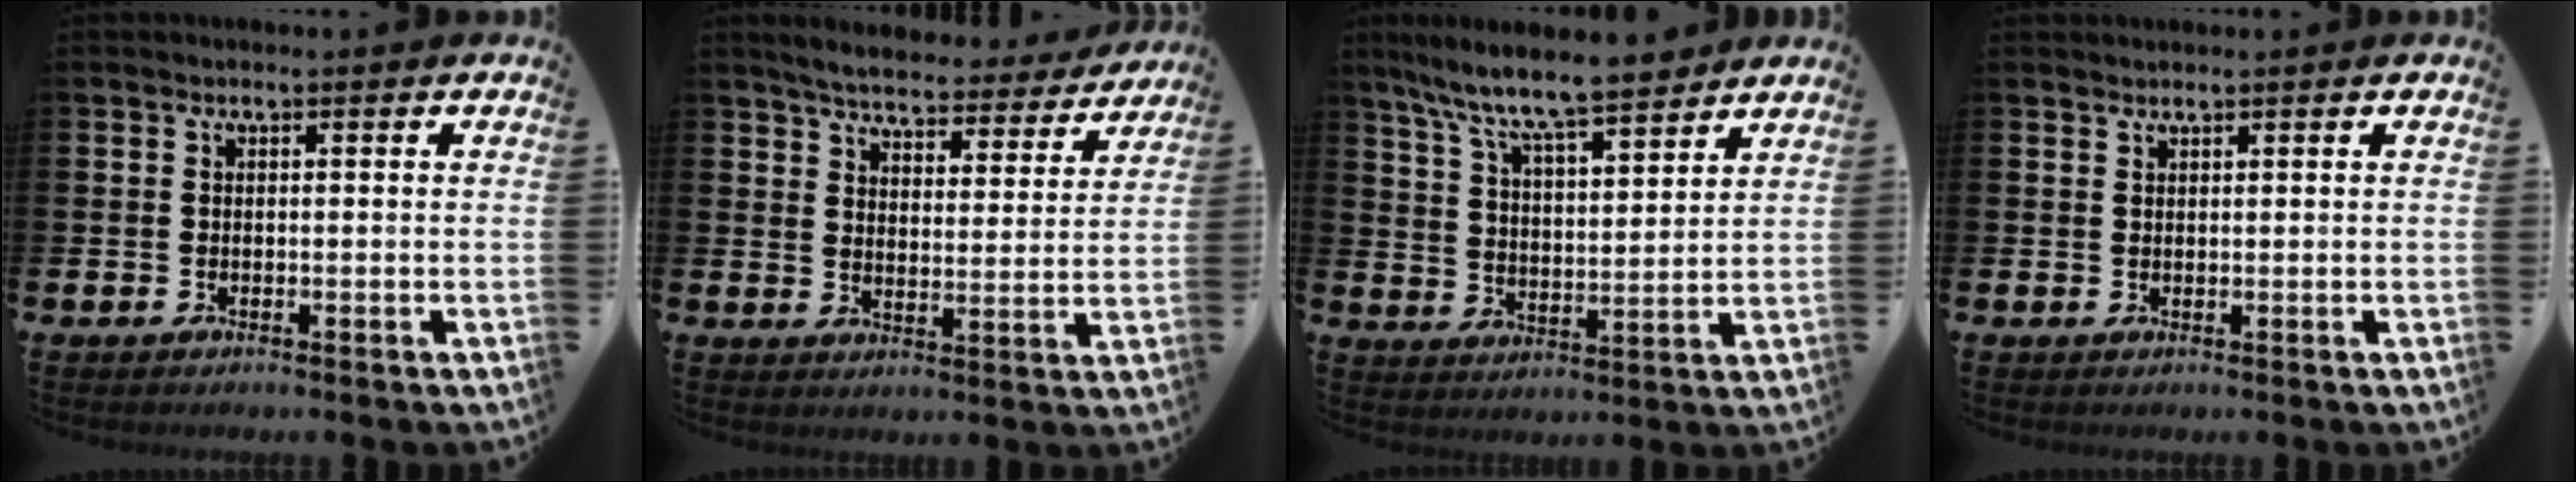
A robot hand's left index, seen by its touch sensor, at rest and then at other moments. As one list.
[{"total": 5.3, "force": [5.1, 0.7, 1.2], "torque": [-0.044, -0.032, 0.085]}, {"total": 9.0, "force": [8.3, 0.9, 3.3], "torque": [-0.095, -0.053, 0.145]}, {"total": 0.9, "force": [0.9, 0.0, 0.0], "torque": [0.001, 0.000, 0.016]}]